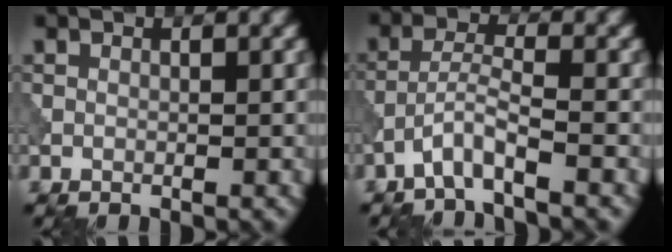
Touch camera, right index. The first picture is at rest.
{"total": 3.0, "force": [-2.1, 0.2, 2.2], "torque": [-0.043, 0.012, -0.049]}